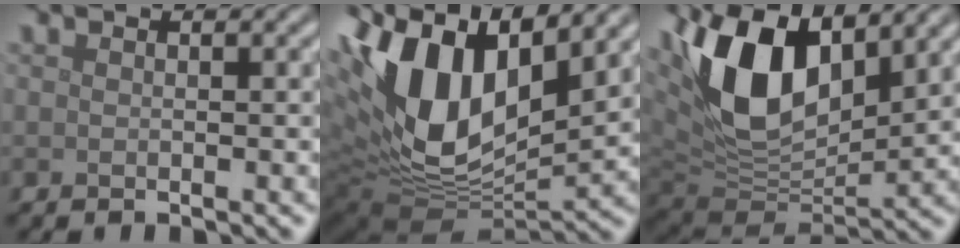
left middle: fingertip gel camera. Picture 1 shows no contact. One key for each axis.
{"total": 15.6, "fx": 5.3, "fy": 8.2, "fz": 12.2, "tx": -0.249, "ty": 0.010, "tz": 0.094}
{"total": 11.6, "fx": 4.8, "fy": 6.1, "fz": 8.6, "tx": -0.174, "ty": 0.001, "tz": 0.086}